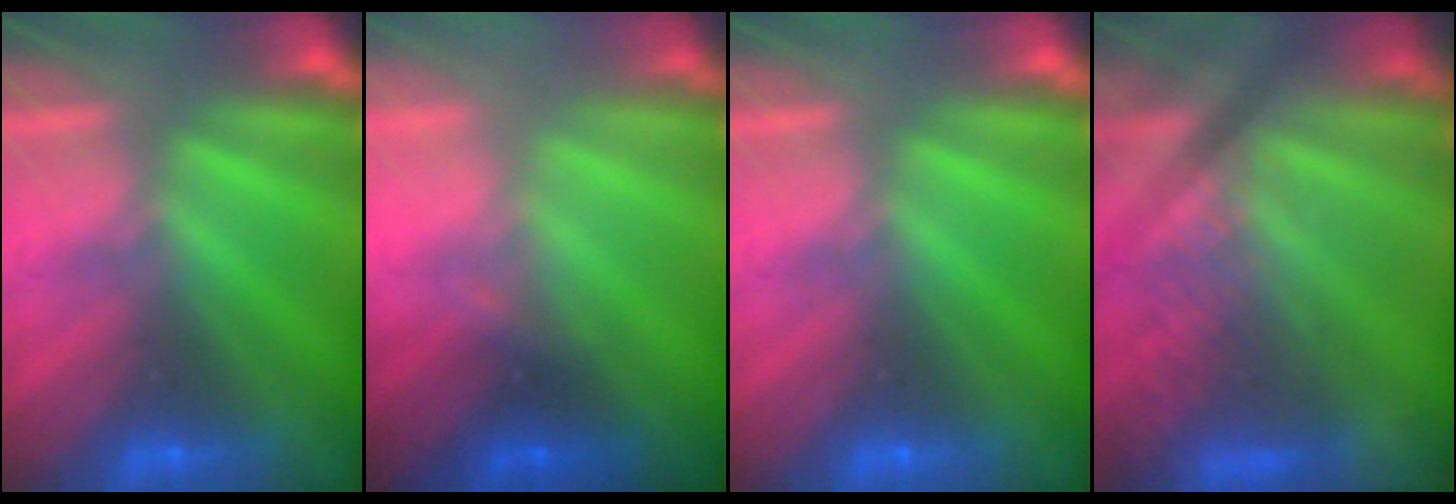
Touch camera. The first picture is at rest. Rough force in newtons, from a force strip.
{"total": 1.6}
{"total": 0.0}
{"total": 3.7}